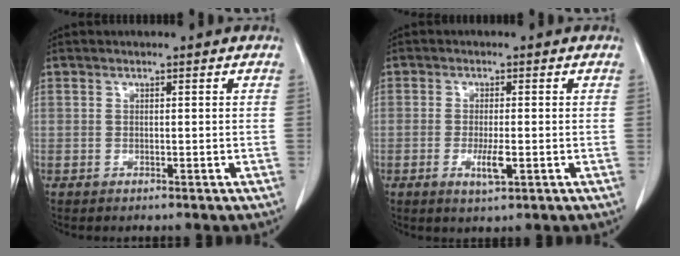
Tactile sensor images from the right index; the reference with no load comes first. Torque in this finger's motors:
{"motor_torque": [0.37, -0.05, 0.15, 0.03]}